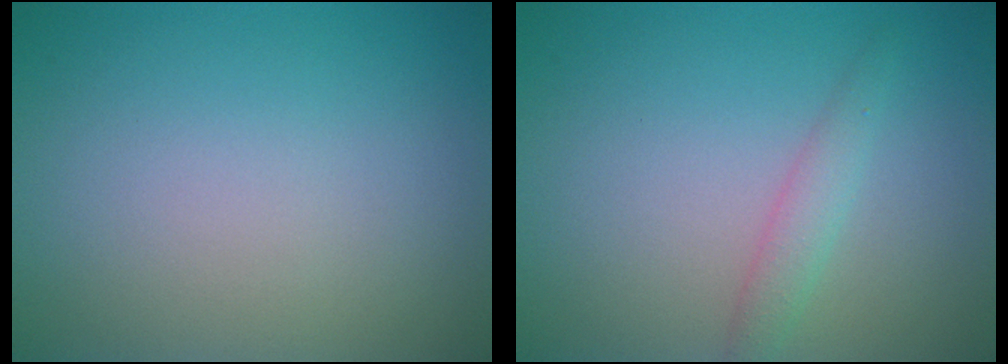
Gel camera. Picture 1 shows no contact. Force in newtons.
{"total": 1.6, "press": 1.6, "slide": 0.0}